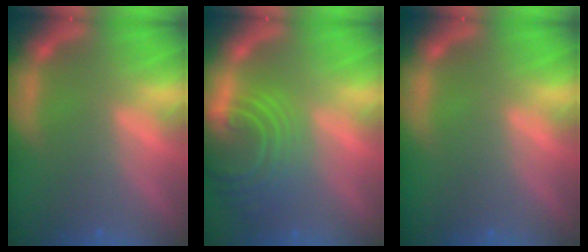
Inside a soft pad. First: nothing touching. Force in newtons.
{"total": 8.1}
{"total": 0.0}